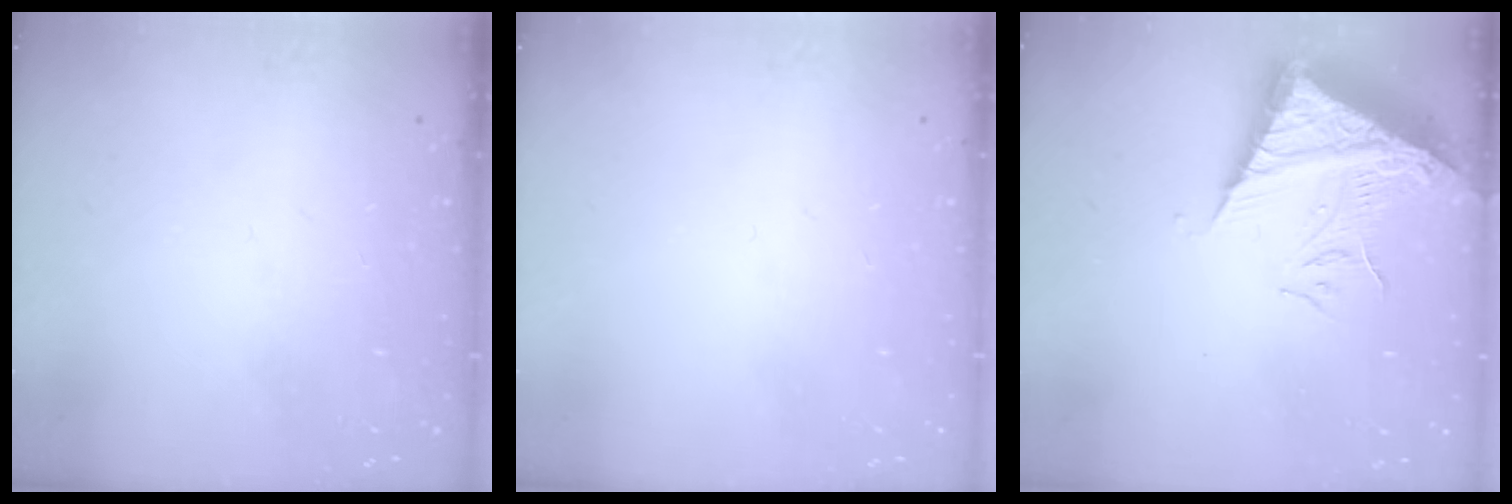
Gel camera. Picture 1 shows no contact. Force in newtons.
{"total": 0.0}
{"total": 10.3, "press": 10.2, "slide": 1.1}